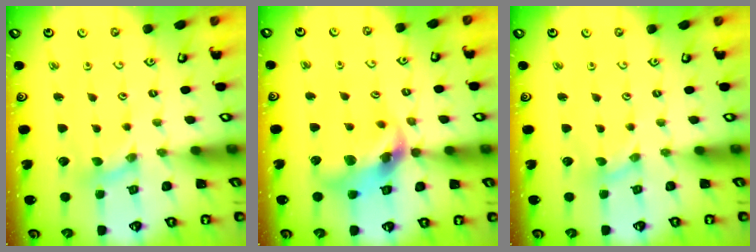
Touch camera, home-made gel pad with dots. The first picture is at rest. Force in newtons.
{"total": 14.1, "press": 14.0, "slide": 1.6}
{"total": 0.0}